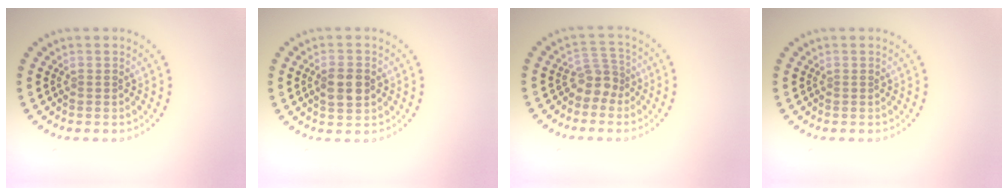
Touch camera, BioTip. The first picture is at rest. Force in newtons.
{"total": 2.8, "press": 2.8, "slide": 0.3}
{"total": 2.5, "press": 1.9, "slide": 1.7}
{"total": 0.0}